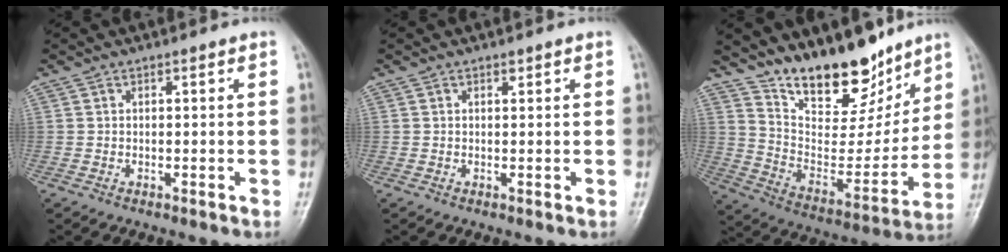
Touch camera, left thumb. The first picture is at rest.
{"total": 0.6, "force": [0.4, 0.3, 0.3], "torque": [-0.004, -0.003, 0.006]}
{"total": 18.8, "force": [14.6, 7.5, 9.1], "torque": [-0.090, -0.093, 0.251]}